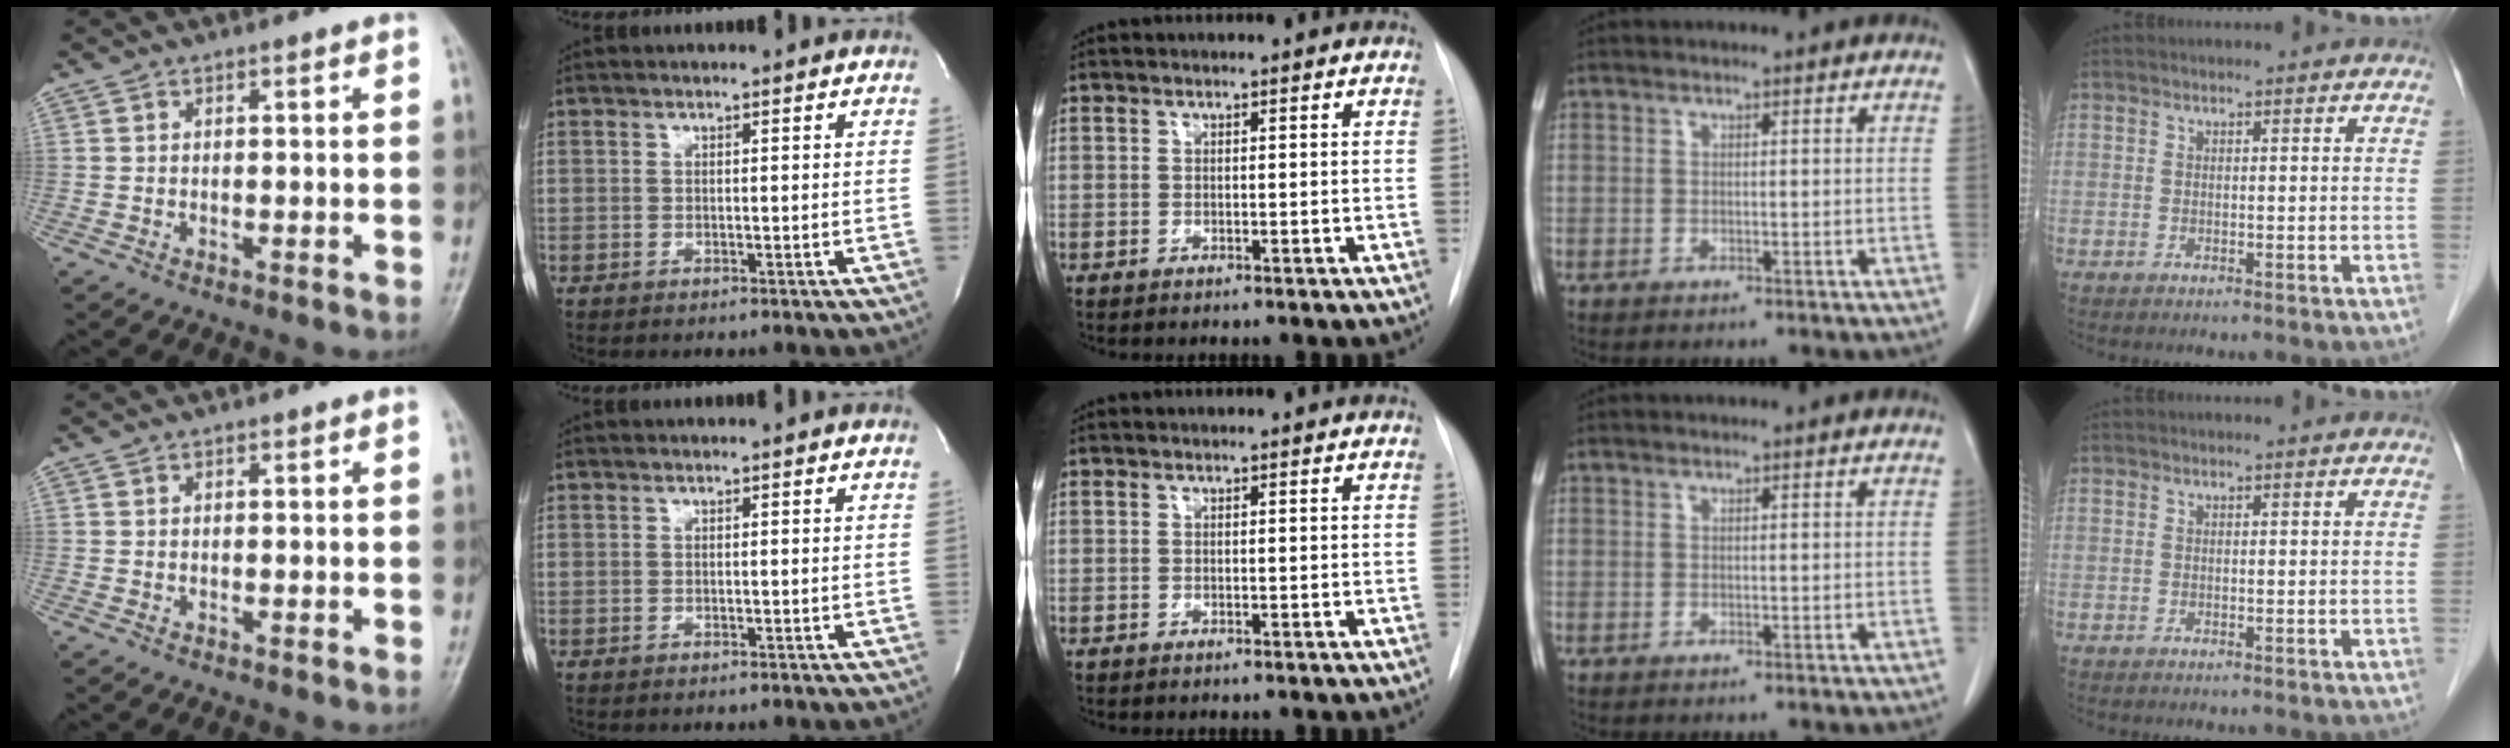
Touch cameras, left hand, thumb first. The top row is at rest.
{}